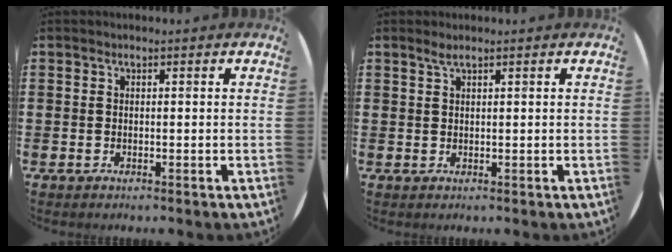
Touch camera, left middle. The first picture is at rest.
{"total": 1.1, "force": [0.8, 0.0, 0.8], "torque": [-0.017, 0.001, 0.014]}